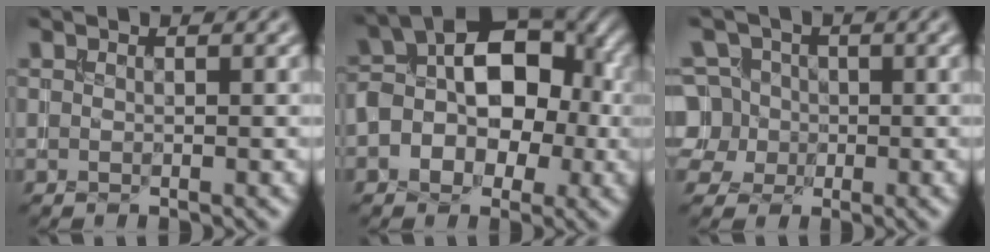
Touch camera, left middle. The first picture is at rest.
{"total": 8.5, "force": [-0.5, 5.7, 6.3], "torque": [-0.067, 0.033, -0.028]}
{"total": 6.0, "force": [-0.1, 5.6, 2.3], "torque": [-0.044, 0.037, -0.031]}